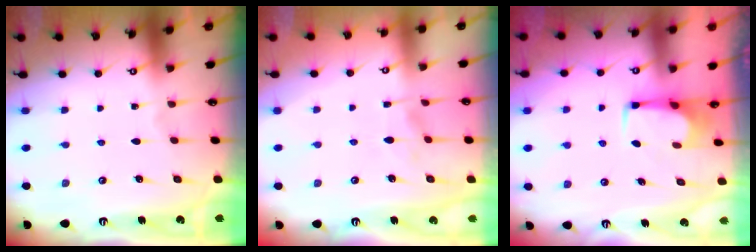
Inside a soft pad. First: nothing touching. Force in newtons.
{"total": 2.4, "press": 2.3, "slide": 0.7}
{"total": 2.7, "press": 2.7, "slide": 0.4}